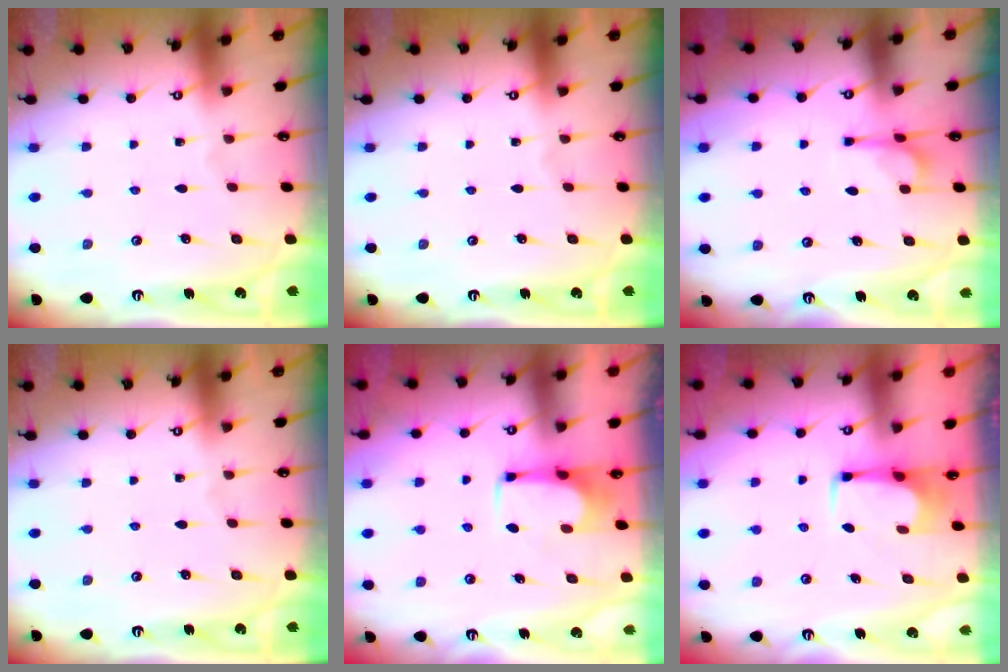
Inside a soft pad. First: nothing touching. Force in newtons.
{"total": 0.0}
{"total": 5.1, "press": 5.0, "slide": 0.9}
{"total": 0.0}
{"total": 0.0}
{"total": 2.3, "press": 2.3, "slide": 0.3}